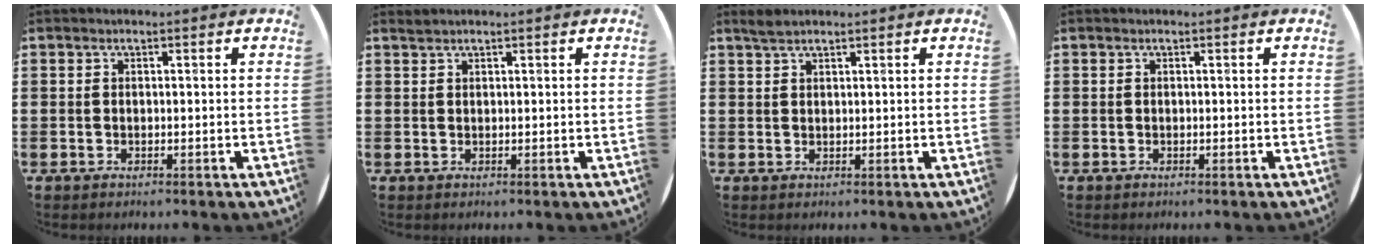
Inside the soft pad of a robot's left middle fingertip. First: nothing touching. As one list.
[{"total": 0.5, "force": [0.5, -0.1, 0.0], "torque": [0.000, -0.001, 0.011]}, {"total": 1.5, "force": [1.4, 0.2, 0.5], "torque": [-0.013, 0.002, 0.025]}, {"total": 0.0}]